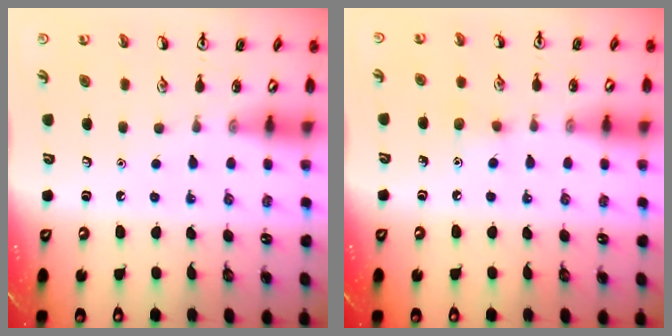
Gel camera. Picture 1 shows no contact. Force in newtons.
{"total": 5.8, "press": 5.6, "slide": 1.7}